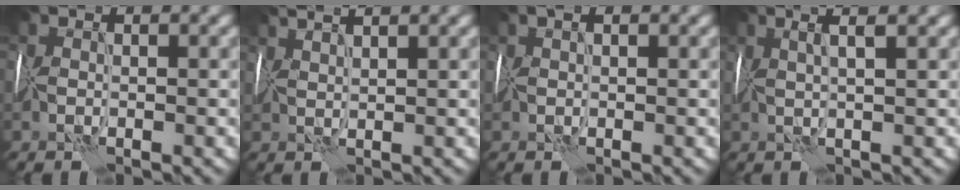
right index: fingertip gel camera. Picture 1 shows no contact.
{"total": 3.7, "force": [2.9, 0.6, 2.1], "torque": [-0.032, 0.022, 0.029]}
{"total": 1.7, "force": [1.1, 0.5, 1.3], "torque": [-0.019, 0.018, 0.012]}
{"total": 3.7, "force": [2.1, 0.6, 2.9], "torque": [-0.029, 0.023, 0.010]}